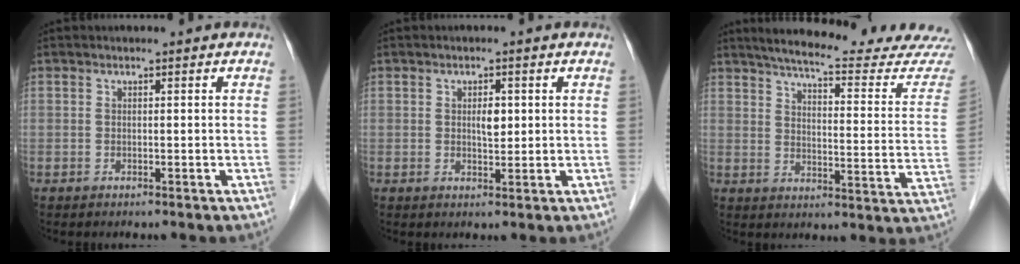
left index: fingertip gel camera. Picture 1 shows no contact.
{"total": 2.3, "force": [0.5, 1.0, 2.0], "torque": [-0.033, -0.001, 0.008]}
{"total": 22.3, "force": [20.8, 0.4, 8.1], "torque": [-0.113, -0.080, 0.252]}